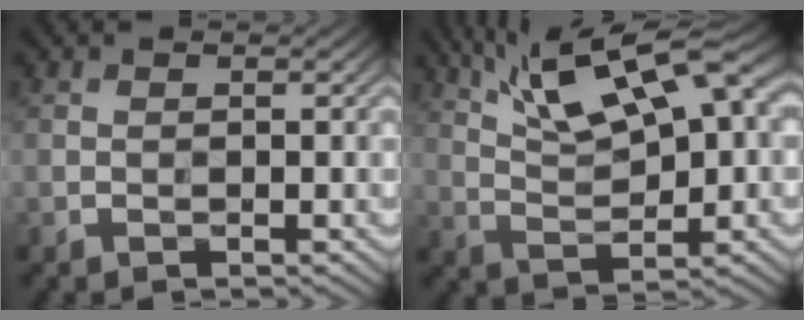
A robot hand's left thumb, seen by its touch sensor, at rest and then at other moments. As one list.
[{"total": 14.3, "force": [7.5, 4.5, 11.3], "torque": [-0.210, 0.023, 0.121]}]